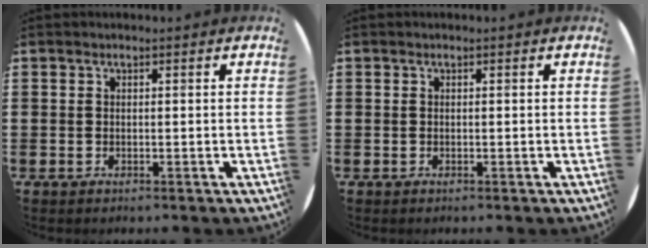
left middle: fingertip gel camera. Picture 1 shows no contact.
{"total": 0.0}